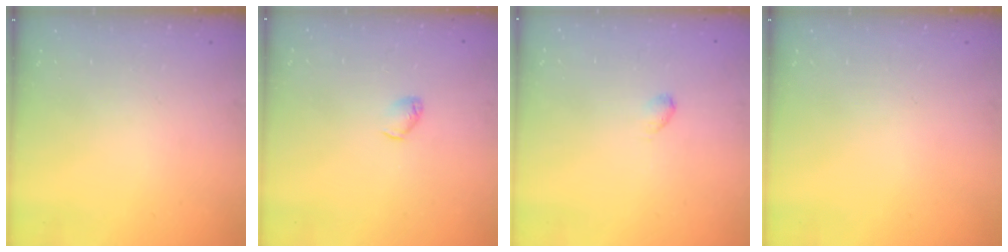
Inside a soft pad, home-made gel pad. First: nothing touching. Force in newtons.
{"total": 2.9, "press": 2.9, "slide": 0.5}
{"total": 2.9, "press": 2.9, "slide": 0.4}
{"total": 0.0}